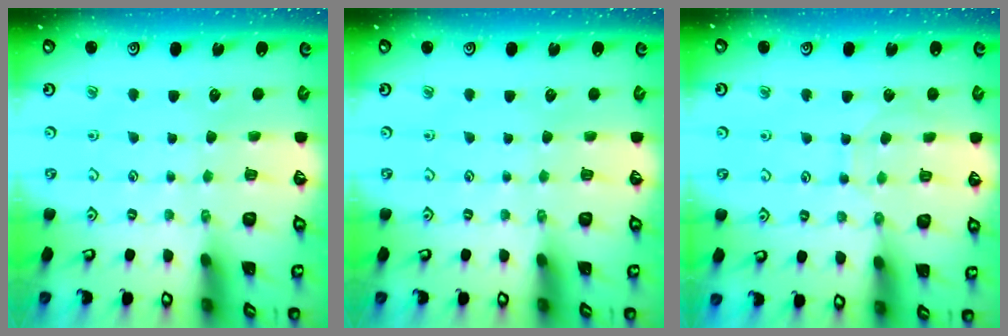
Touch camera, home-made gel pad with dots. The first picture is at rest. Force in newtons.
{"total": 0.0}
{"total": 5.7, "press": 5.7, "slide": 0.5}